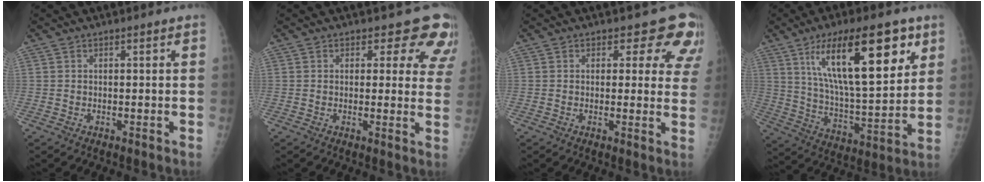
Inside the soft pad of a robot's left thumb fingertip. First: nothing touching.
{"total": 9.2, "force": [7.2, 4.9, 2.9], "torque": [0.025, -0.031, 0.050]}
{"total": 8.7, "force": [6.3, 5.0, 3.4], "torque": [0.016, -0.025, 0.045]}
{"total": 22.8, "force": [10.5, 7.7, 18.7], "torque": [-0.279, -0.040, 0.181]}